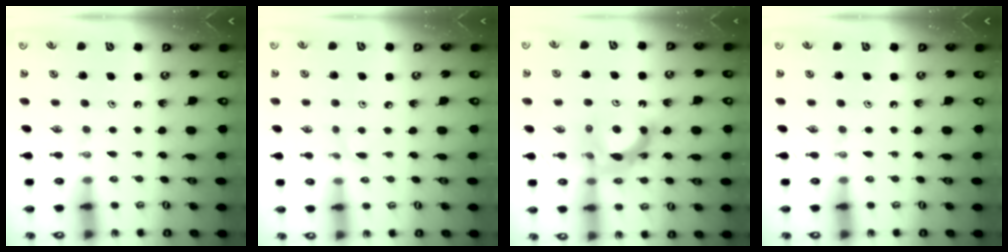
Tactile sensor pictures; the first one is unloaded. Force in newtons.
{"total": 1.4, "press": 1.4, "slide": 0.2}
{"total": 11.0, "press": 10.9, "slide": 1.0}
{"total": 0.0}